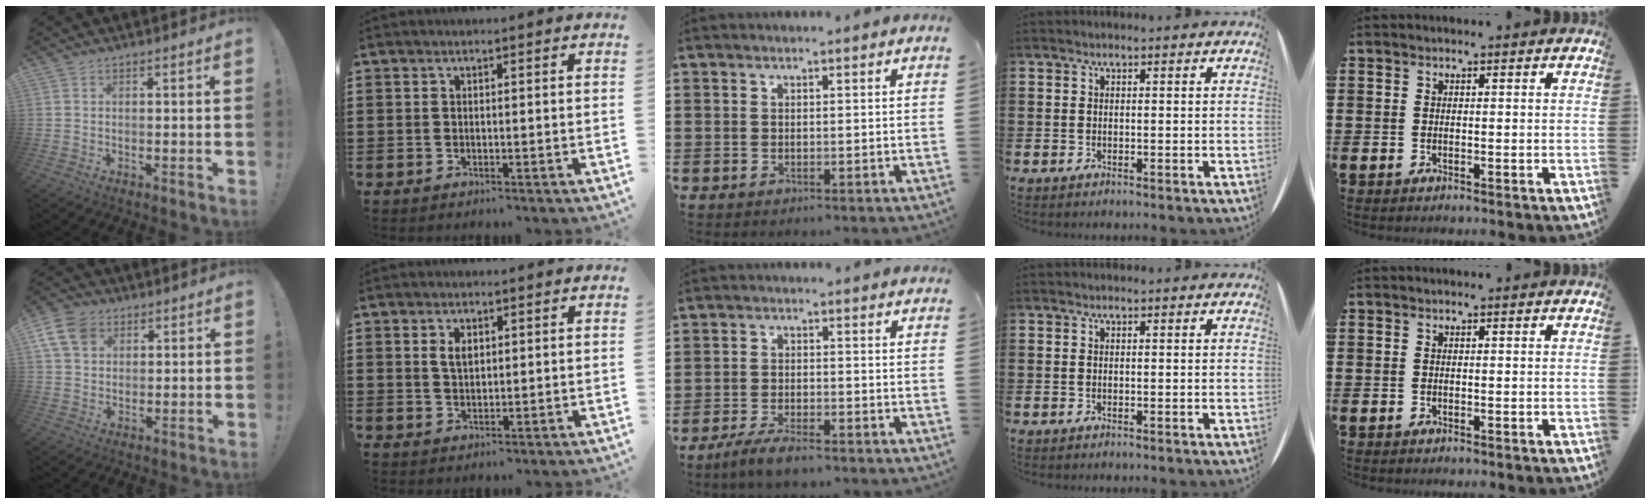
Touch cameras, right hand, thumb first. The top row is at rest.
{"thumb": {"total": 9.8, "force": [4.4, 7.1, 5.1], "torque": [-0.091, -0.010, 0.088]}, "index": {"total": 2.4, "force": [0.9, 1.3, 1.9], "torque": [-0.040, 0.005, 0.016]}, "middle": {"total": 4.3, "force": [-3.7, 0.6, 2.1], "torque": [-0.047, -0.005, -0.074]}}